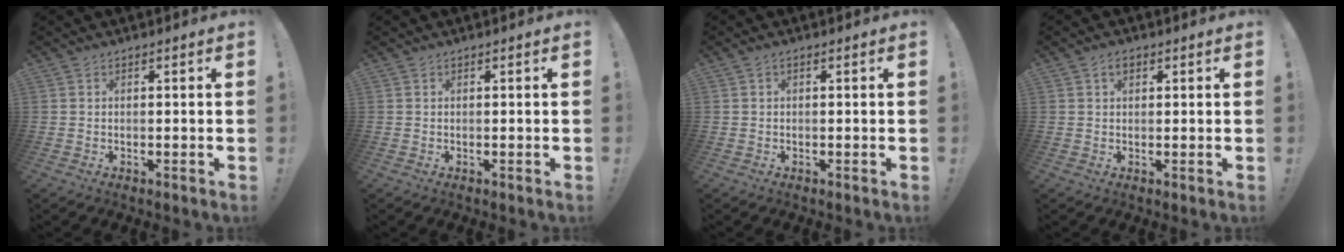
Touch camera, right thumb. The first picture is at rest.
{"total": 0.0}
{"total": 0.9, "force": [-0.2, 0.4, 0.8], "torque": [-0.016, 0.002, -0.004]}
{"total": 2.4, "force": [1.1, 1.5, 1.5], "torque": [-0.017, -0.001, 0.016]}